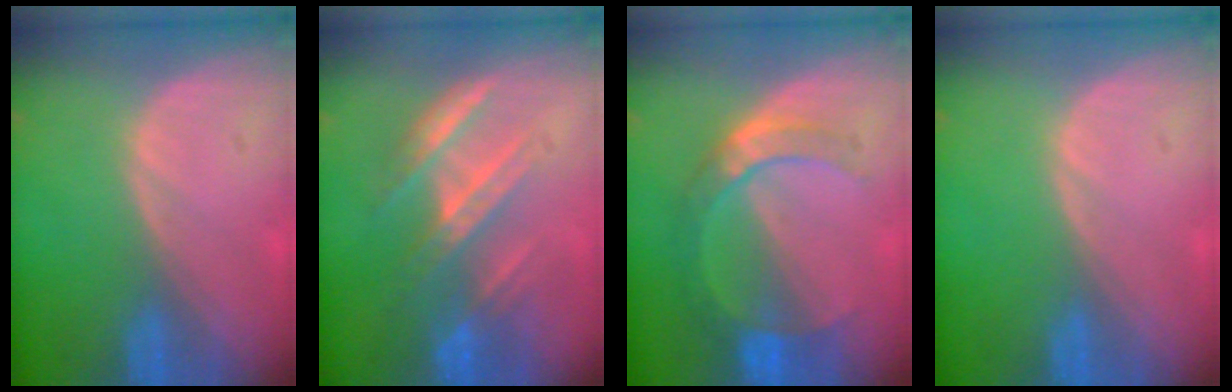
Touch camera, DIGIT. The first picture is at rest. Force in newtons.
{"total": 7.2, "press": 6.7, "slide": 2.6}
{"total": 7.2, "press": 6.5, "slide": 3.1}
{"total": 0.0}